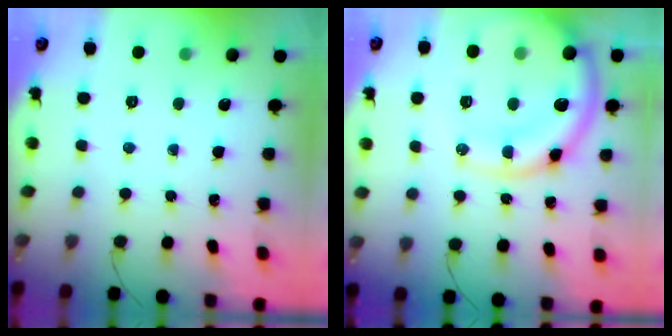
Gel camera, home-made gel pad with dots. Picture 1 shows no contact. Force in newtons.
{"total": 16.7, "press": 16.3, "slide": 3.4}